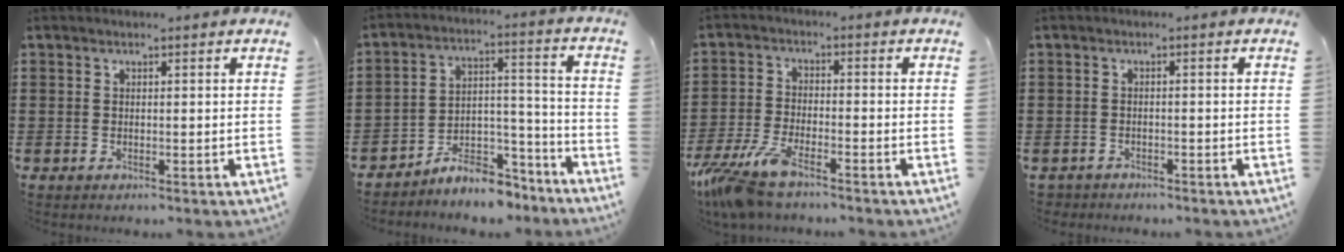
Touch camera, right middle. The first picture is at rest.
{"total": 7.2, "force": [-6.7, 2.0, 1.8], "torque": [-0.027, 0.019, -0.129]}
{"total": 7.1, "force": [-5.7, 1.1, 4.0], "torque": [-0.109, -0.016, -0.116]}
{"total": 1.2, "force": [-1.1, 0.3, -0.1], "torque": [-0.002, 0.000, -0.025]}